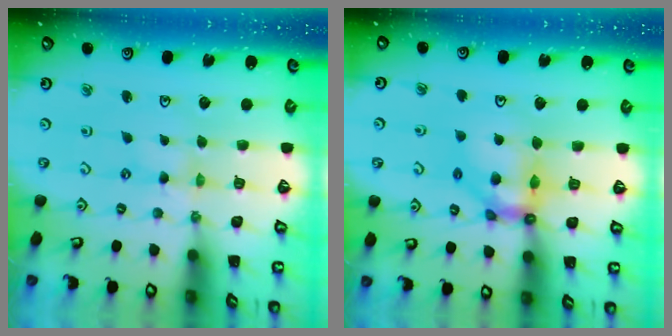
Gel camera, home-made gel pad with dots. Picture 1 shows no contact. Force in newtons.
{"total": 10.4, "press": 10.4, "slide": 1.2}